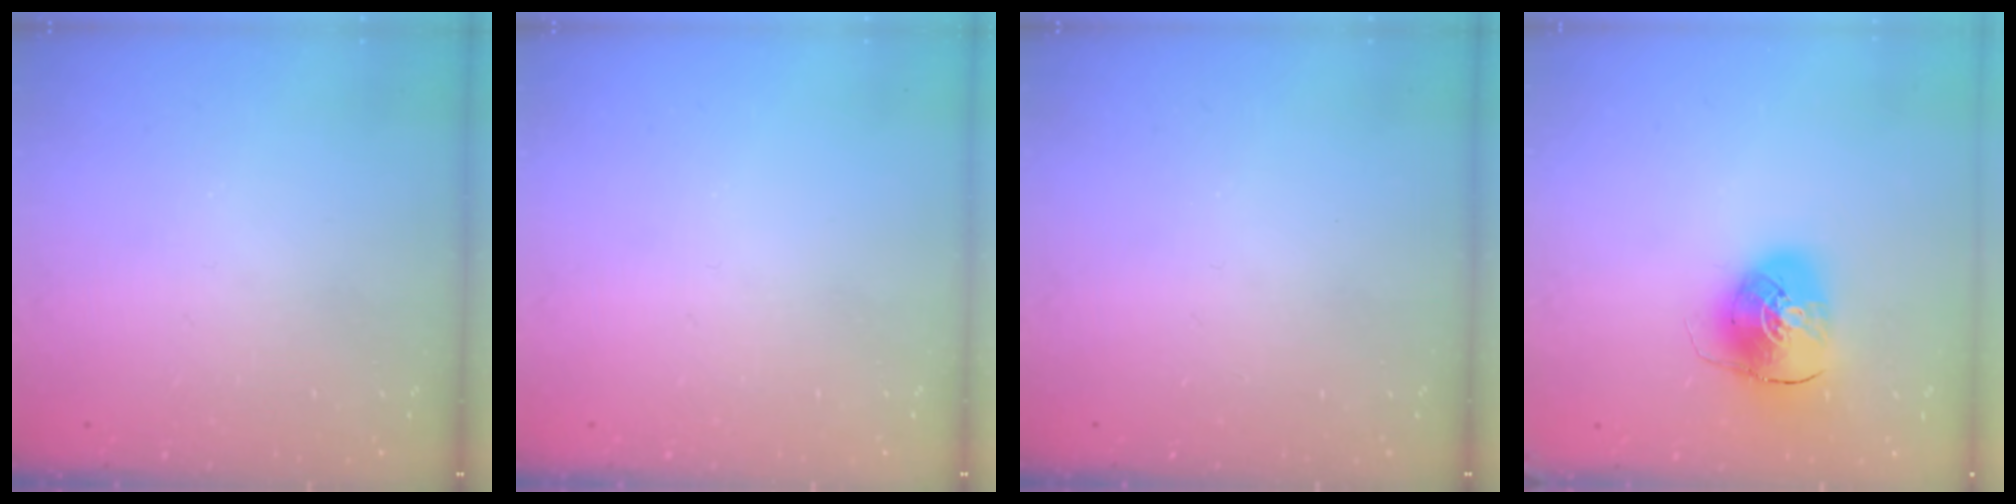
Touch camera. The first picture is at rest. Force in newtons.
{"total": 0.0}
{"total": 0.0}
{"total": 10.4, "press": 10.3, "slide": 1.8}